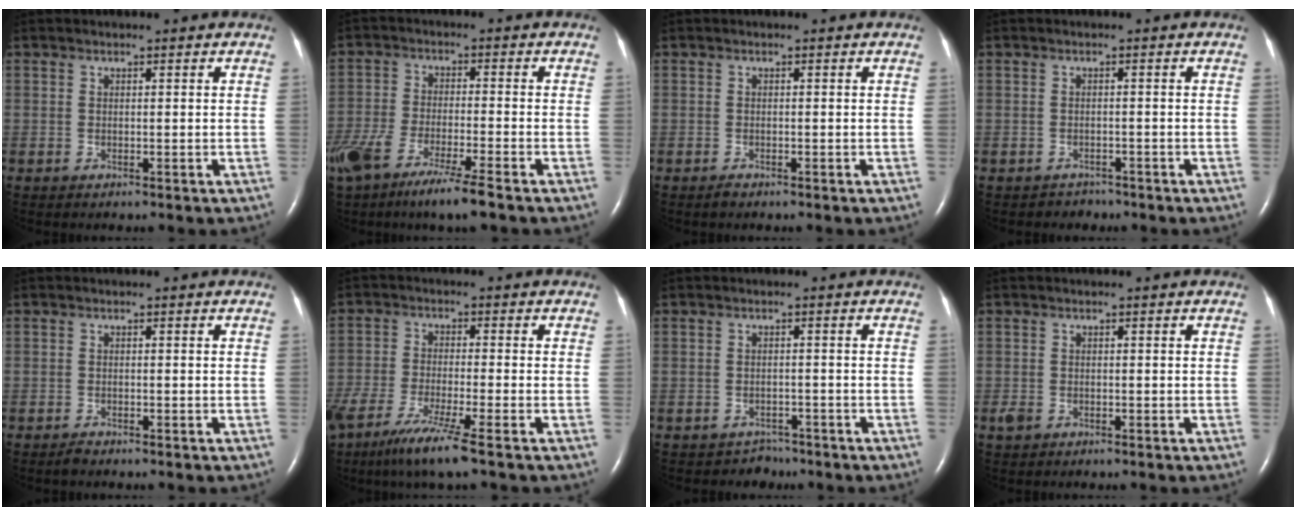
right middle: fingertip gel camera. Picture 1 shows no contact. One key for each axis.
{"total": 12.2, "fx": -8.4, "fy": 0.9, "fz": 8.8, "tx": -0.172, "ty": -0.033, "tz": -0.151}
{"total": 0.6, "fx": -0.5, "fy": 0.2, "fz": 0.2, "tx": -0.007, "ty": -0.001, "tz": -0.009}
{"total": 1.7, "fx": -1.3, "fy": 0.9, "fz": -0.6, "tx": 0.002, "ty": 0.002, "tz": -0.020}
{"total": 0.8, "fx": -0.7, "fy": 0.2, "fz": 0.2, "tx": -0.009, "ty": -0.002, "tz": -0.013}
{"total": 9.4, "fx": -6.3, "fy": -0.2, "fz": 7.0, "tx": -0.131, "ty": -0.029, "tz": -0.111}
{"total": 2.3, "fx": -1.8, "fy": 1.2, "fz": -0.8, "tx": 0.005, "ty": 0.006, "tz": -0.025}
{"total": 1.2, "fx": -0.6, "fy": 0.8, "fz": 0.7, "tx": -0.021, "ty": -0.001, "tz": -0.010}